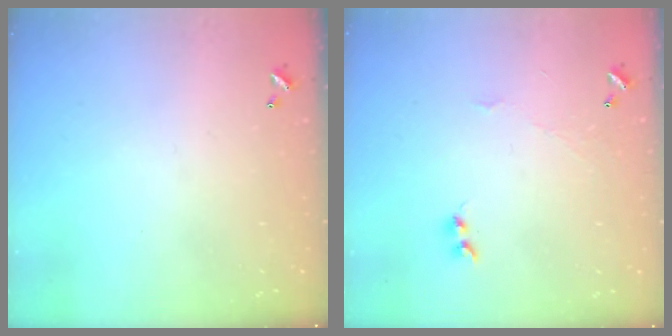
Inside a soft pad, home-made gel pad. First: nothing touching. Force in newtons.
{"total": 2.9, "press": 2.8, "slide": 0.5}